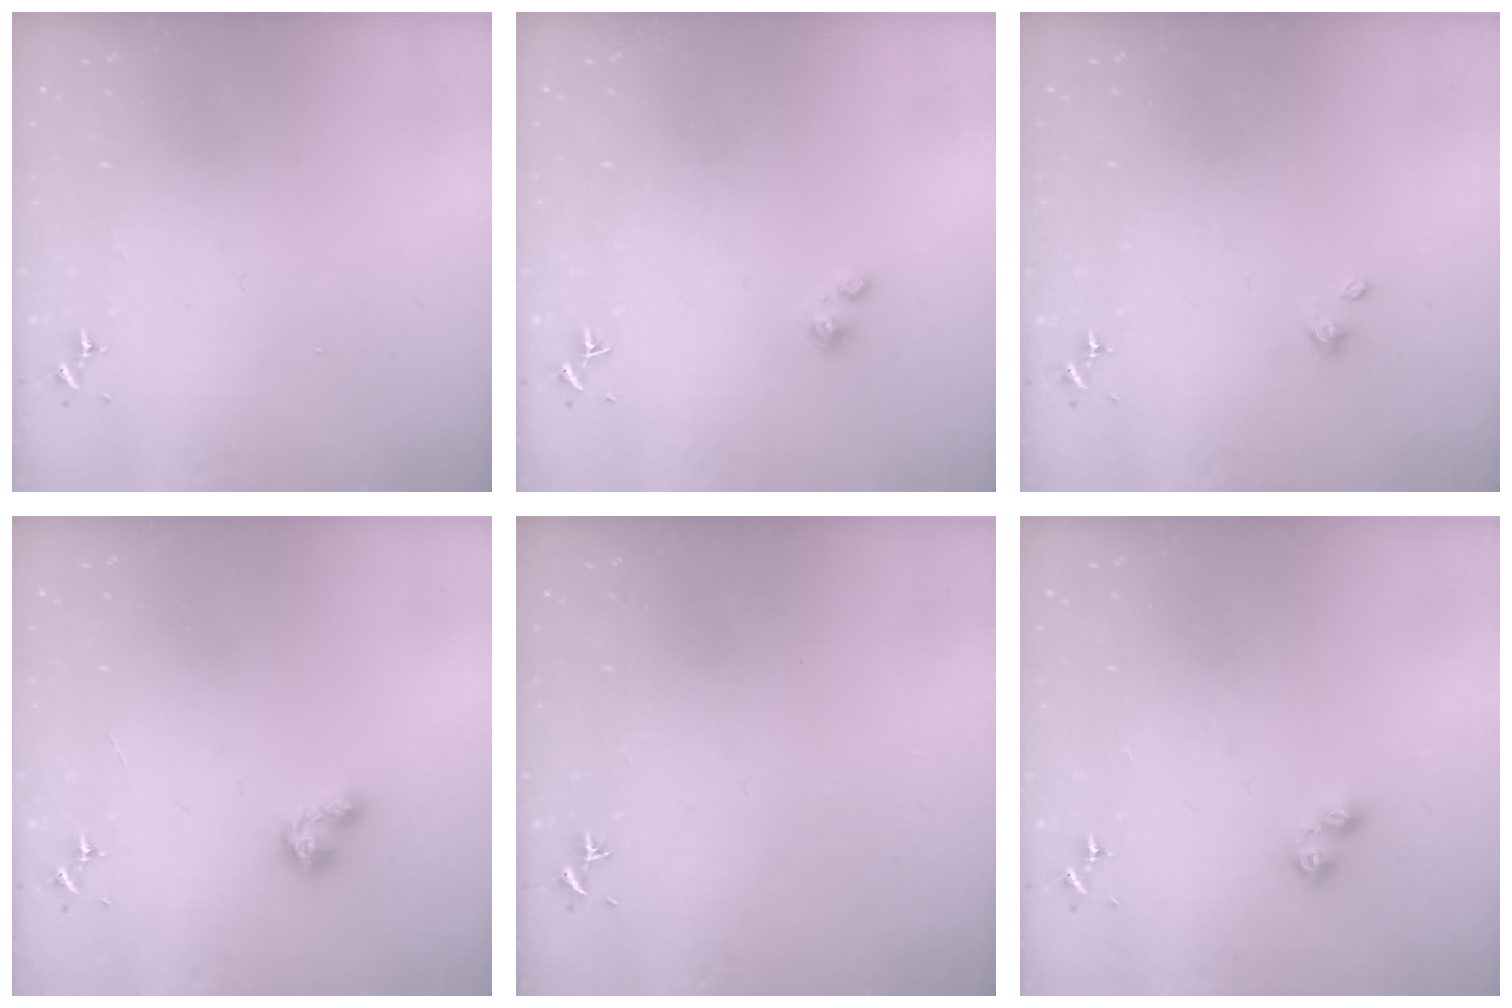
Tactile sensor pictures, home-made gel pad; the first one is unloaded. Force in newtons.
{"total": 2.2, "press": 2.2, "slide": 0.2}
{"total": 2.4, "press": 2.4, "slide": 0.3}
{"total": 6.1, "press": 6.1, "slide": 0.8}
{"total": 0.0}
{"total": 4.4, "press": 4.4, "slide": 0.6}